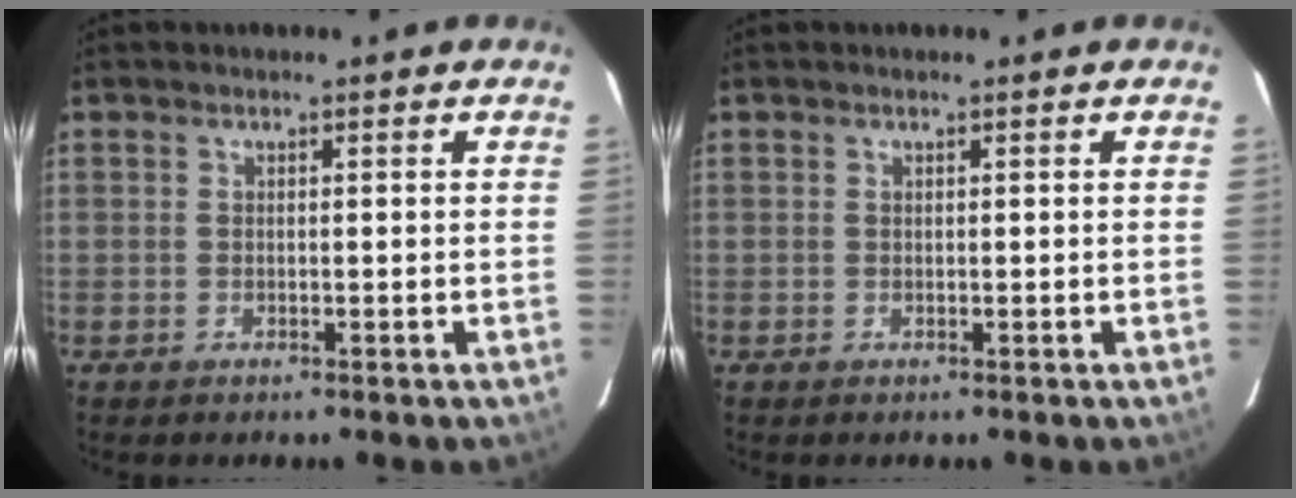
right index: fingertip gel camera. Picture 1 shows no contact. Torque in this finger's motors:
{"motor_torque": [-0.09, -0.03, 0.12, 0.01]}